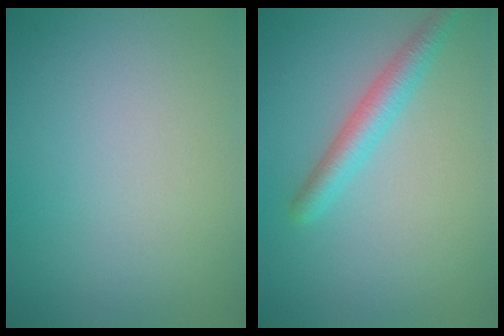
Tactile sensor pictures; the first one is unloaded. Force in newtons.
{"total": 2.9, "press": 2.9, "slide": 0.2}